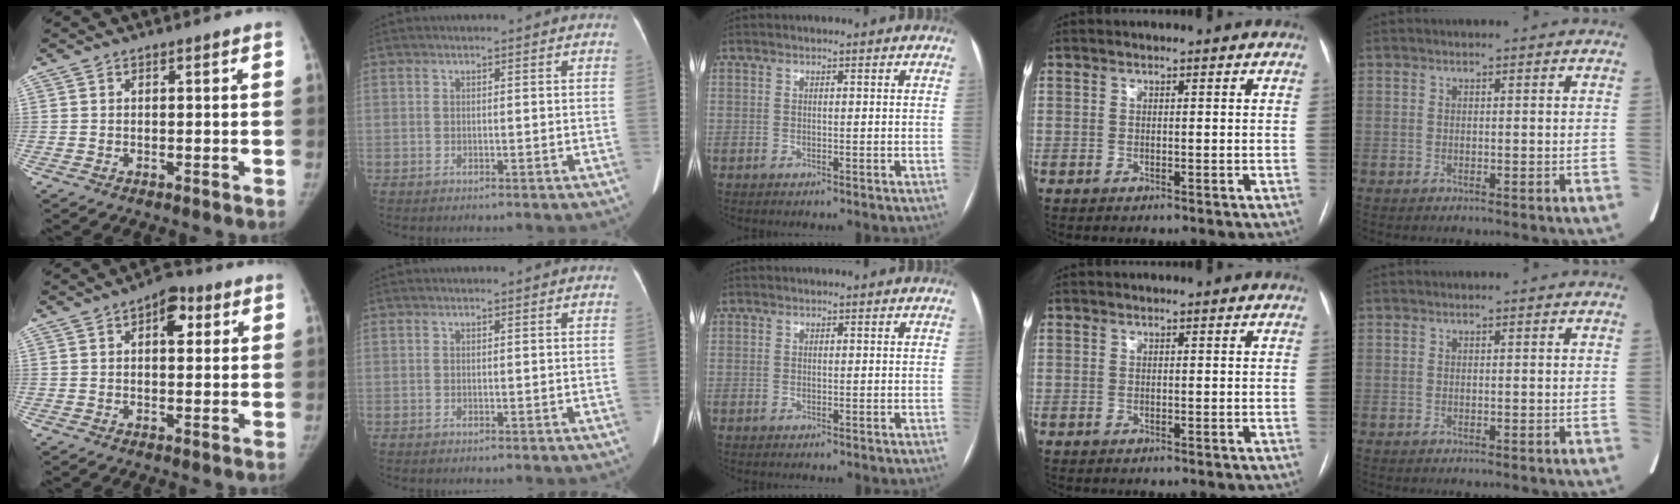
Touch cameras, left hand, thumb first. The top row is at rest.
{"thumb": {"total": 6.2, "force": [2.2, 3.5, 4.6], "torque": [-0.040, 0.000, 0.025]}}